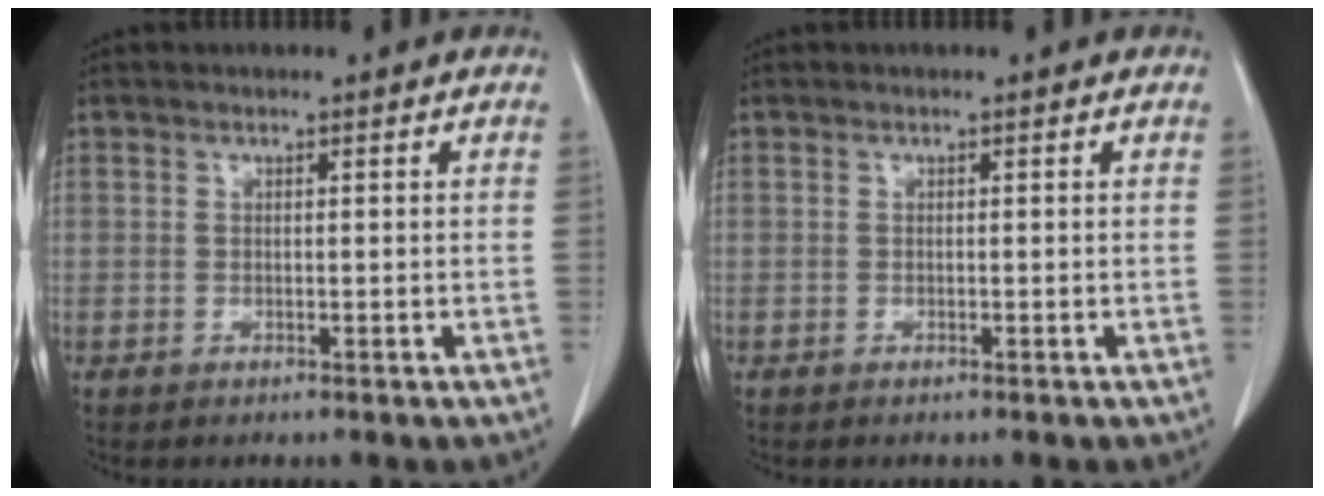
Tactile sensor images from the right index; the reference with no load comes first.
{"total": 0.0}